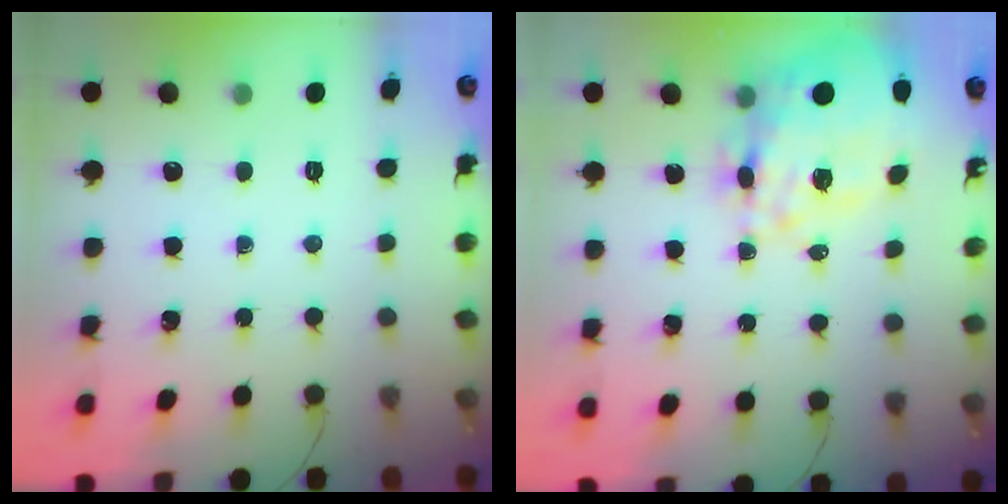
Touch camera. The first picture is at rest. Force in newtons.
{"total": 17.0, "press": 16.2, "slide": 5.2}